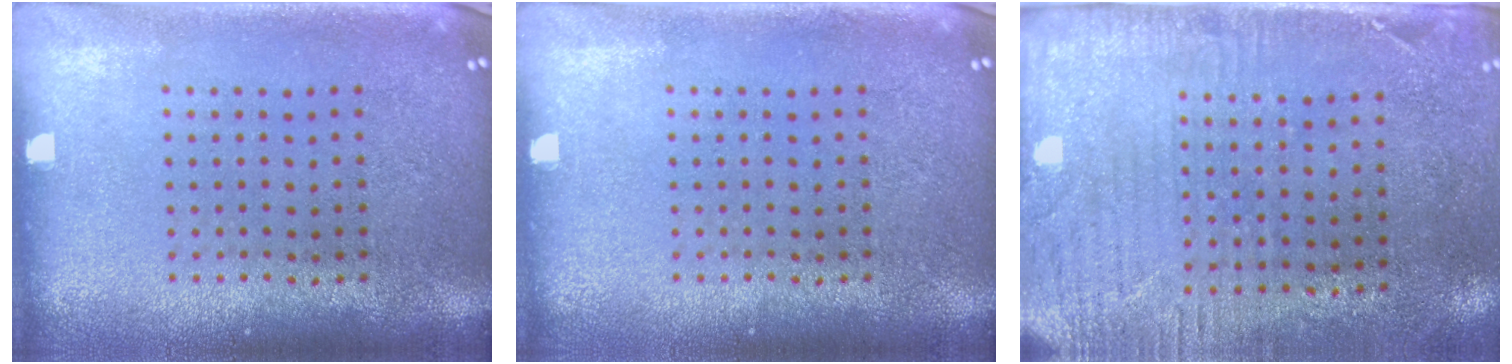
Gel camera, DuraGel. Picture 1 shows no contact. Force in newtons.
{"total": 0.0}
{"total": 2.9, "press": 2.4, "slide": 1.7}